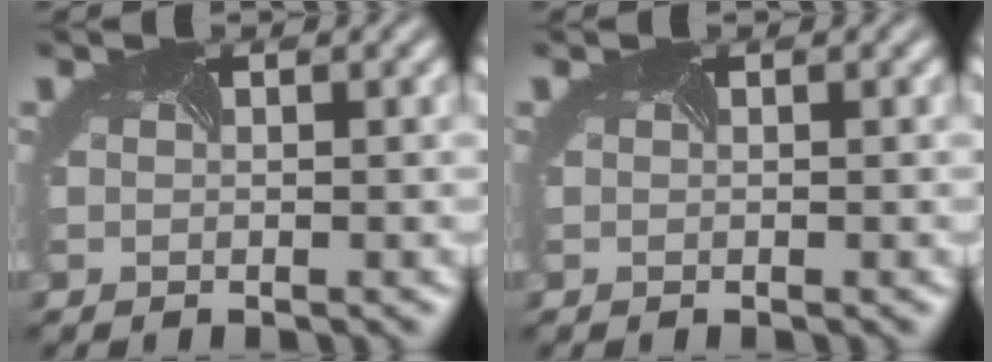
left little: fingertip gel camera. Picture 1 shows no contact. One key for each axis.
{"total": 0.0}